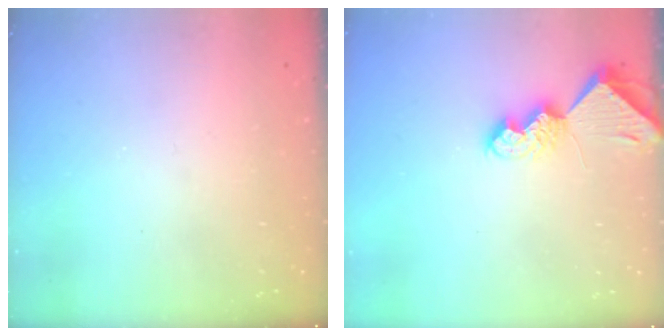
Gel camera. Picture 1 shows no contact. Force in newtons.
{"total": 7.2, "press": 7.2, "slide": 1.0}